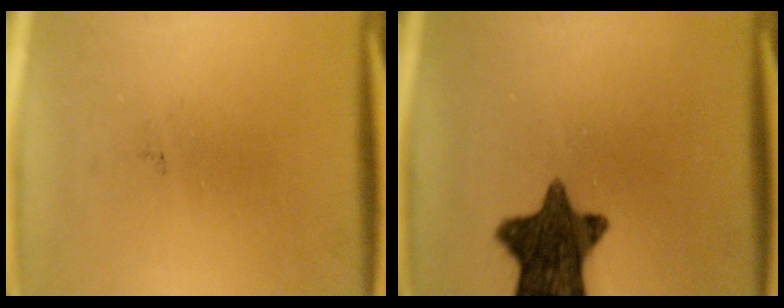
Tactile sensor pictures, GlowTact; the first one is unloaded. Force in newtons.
{"total": 12.6}